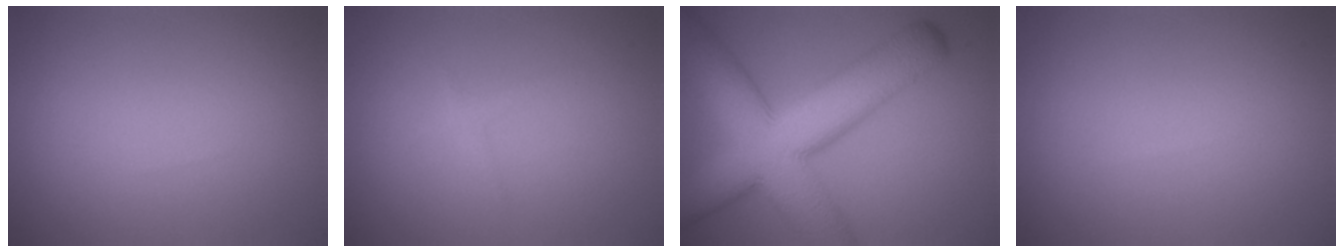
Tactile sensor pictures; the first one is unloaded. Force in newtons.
{"total": 0.7, "press": 0.7, "slide": 0.0}
{"total": 12.2, "press": 12.2, "slide": 0.5}
{"total": 0.0}